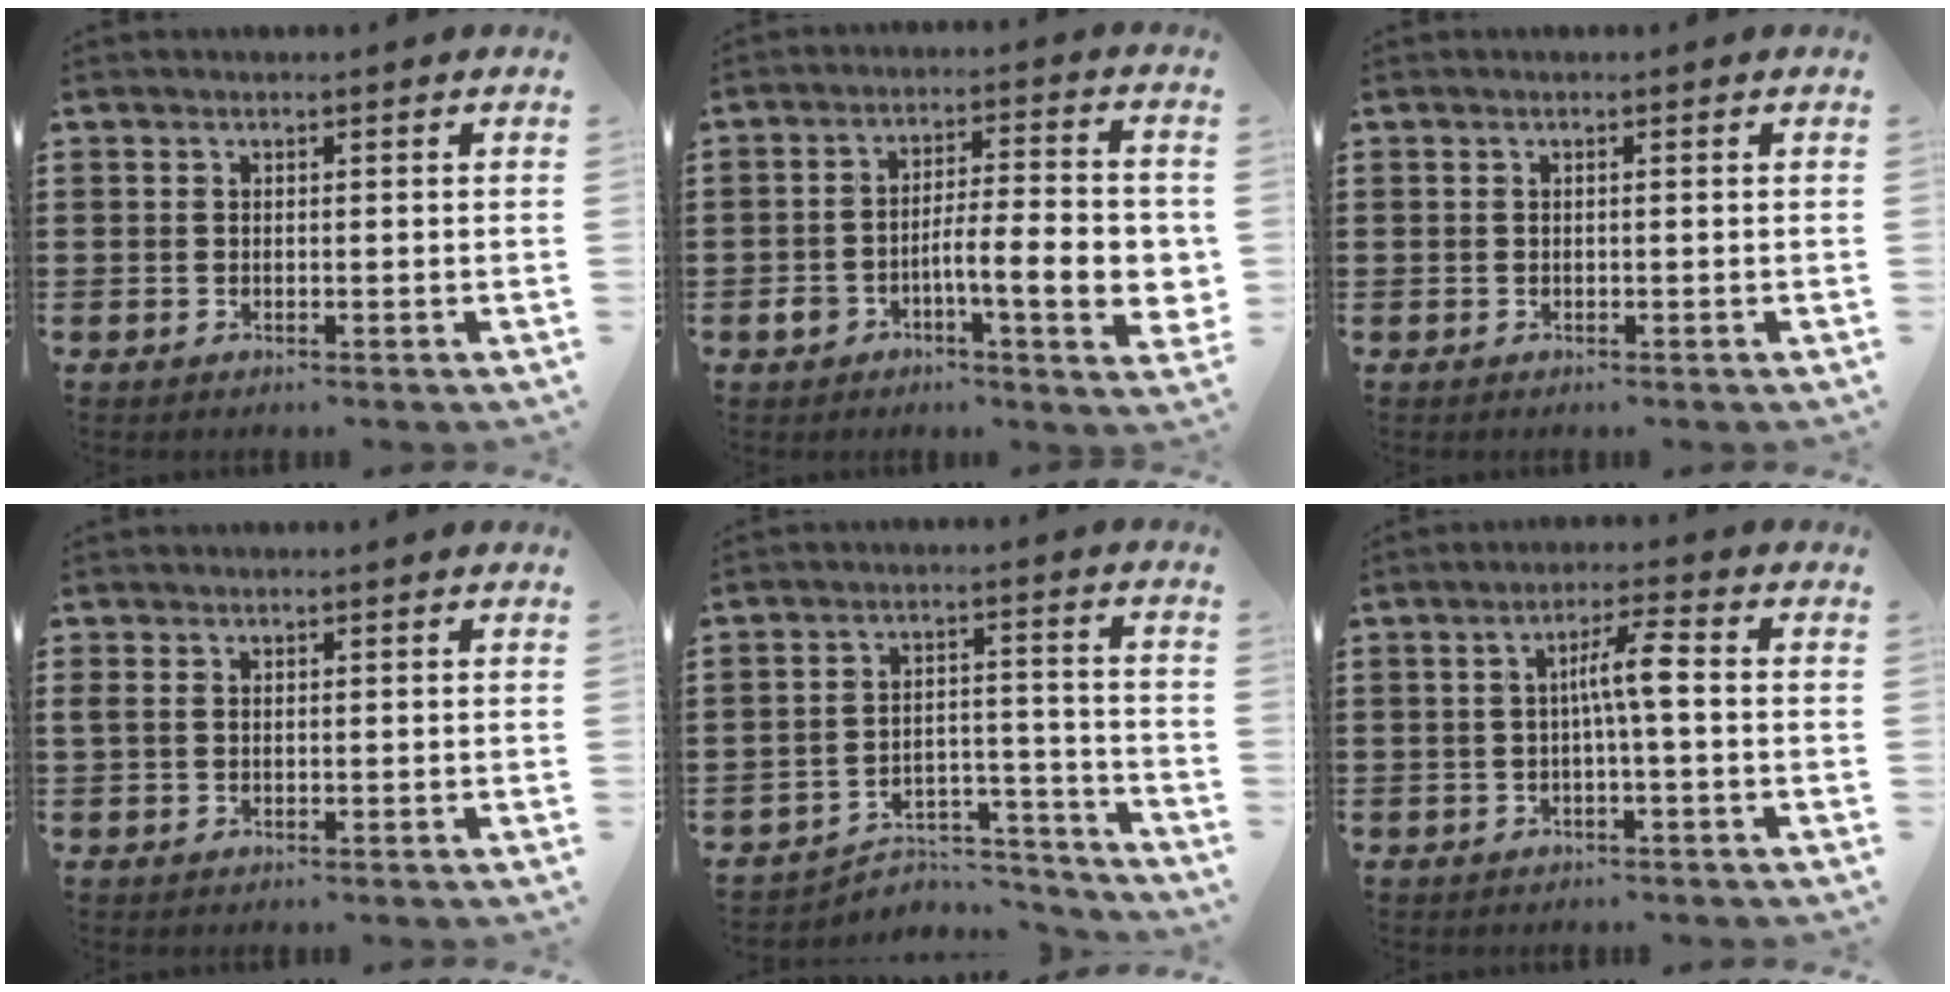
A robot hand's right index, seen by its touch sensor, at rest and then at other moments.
{"total": 10.1, "force": [-3.0, 3.3, 9.0], "torque": [-0.144, 0.002, -0.054]}
{"total": 0.0}
{"total": 0.9, "force": [0.2, 0.5, 0.7], "torque": [-0.016, 0.004, 0.003]}
{"total": 5.2, "force": [-4.8, 1.6, 1.3], "torque": [-0.022, 0.012, -0.094]}
{"total": 5.0, "force": [-0.4, 0.2, 5.0], "torque": [-0.094, 0.005, -0.013]}